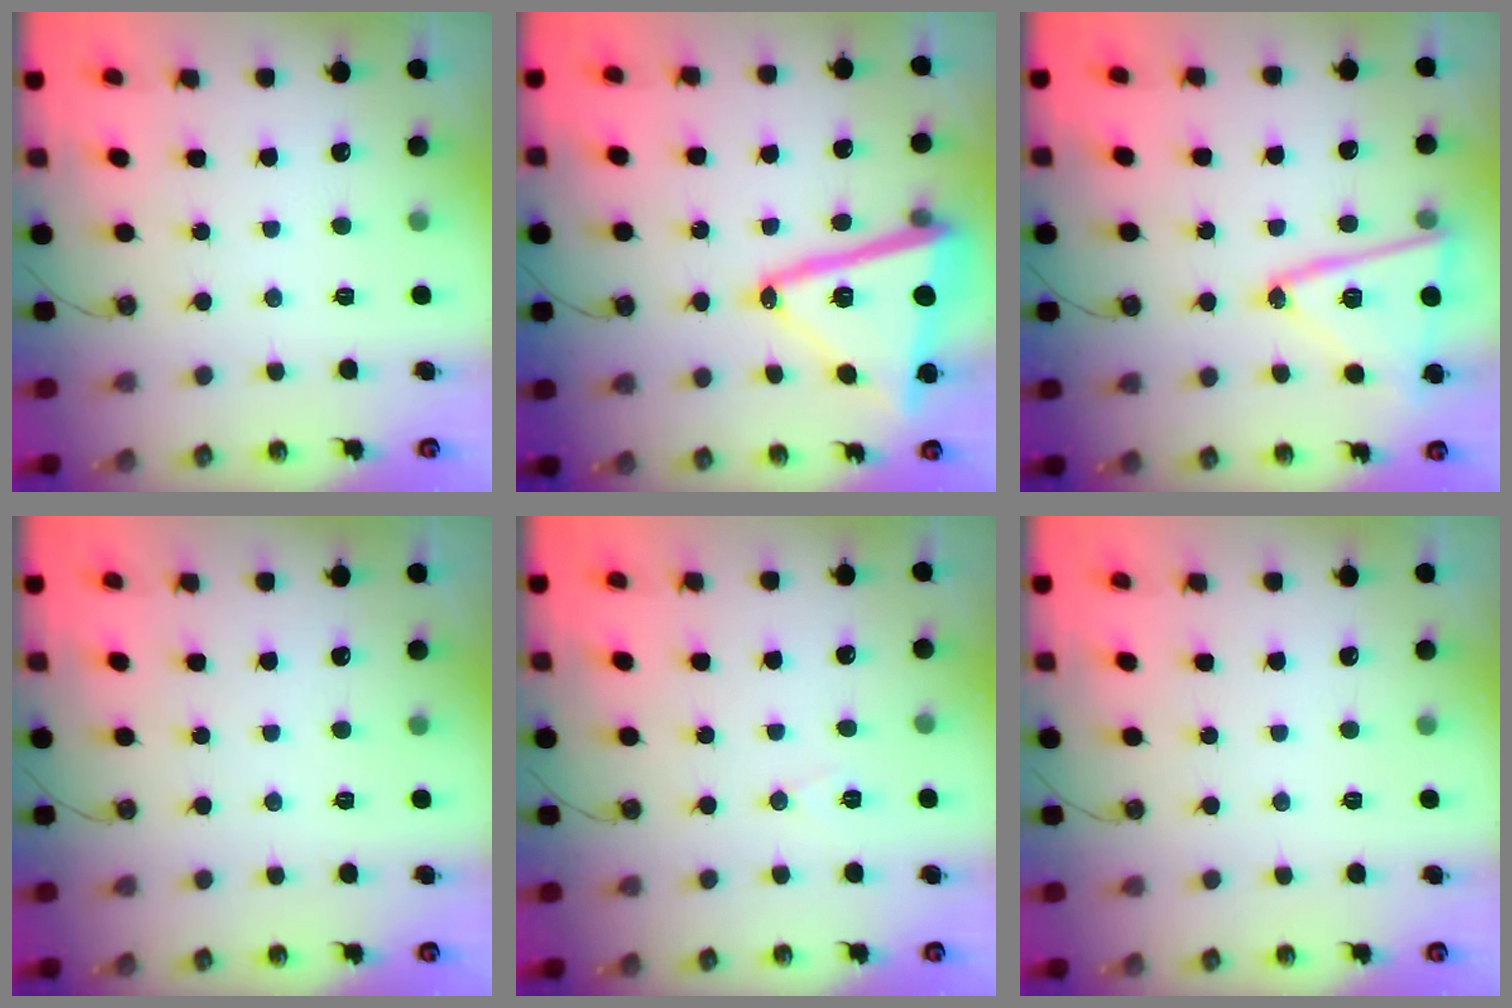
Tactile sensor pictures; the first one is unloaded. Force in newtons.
{"total": 20.2, "press": 20.1, "slide": 1.7}
{"total": 16.9, "press": 16.8, "slide": 1.2}
{"total": 0.0}
{"total": 5.9, "press": 3.7, "slide": 4.5}
{"total": 0.0}